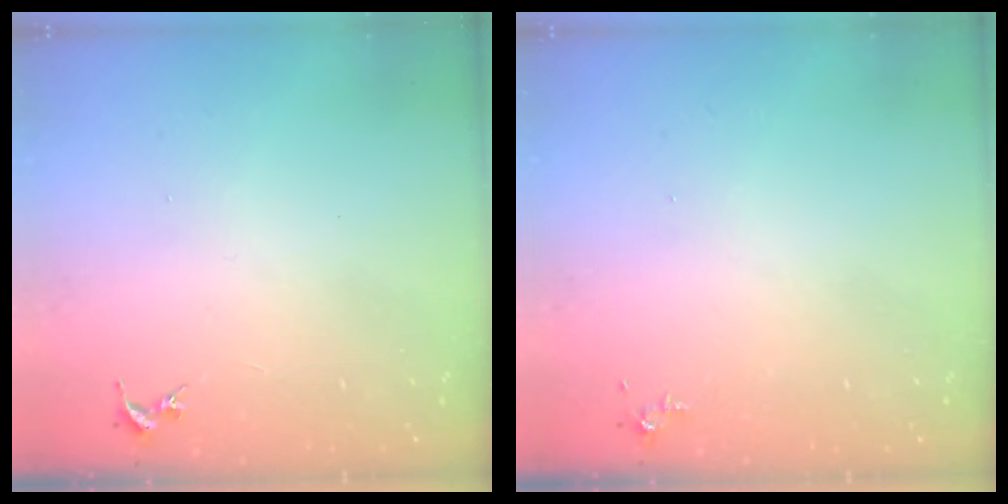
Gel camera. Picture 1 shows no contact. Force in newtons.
{"total": 3.5, "press": 3.4, "slide": 0.5}